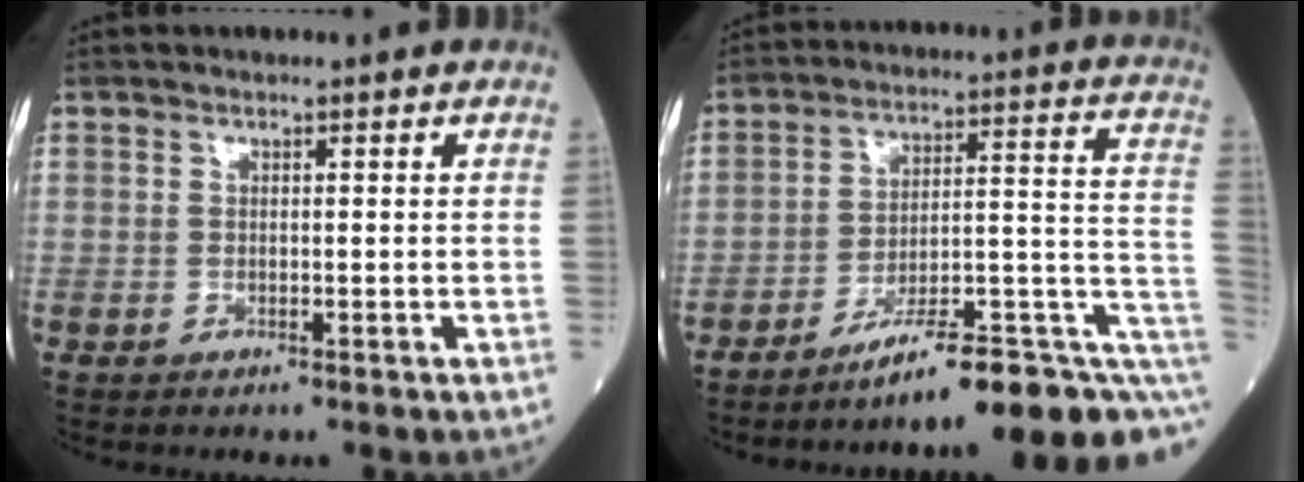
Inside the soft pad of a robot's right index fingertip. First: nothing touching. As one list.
[{"total": 16.6, "force": [-9.3, 2.2, 13.6], "torque": [-0.136, 0.043, -0.130]}]